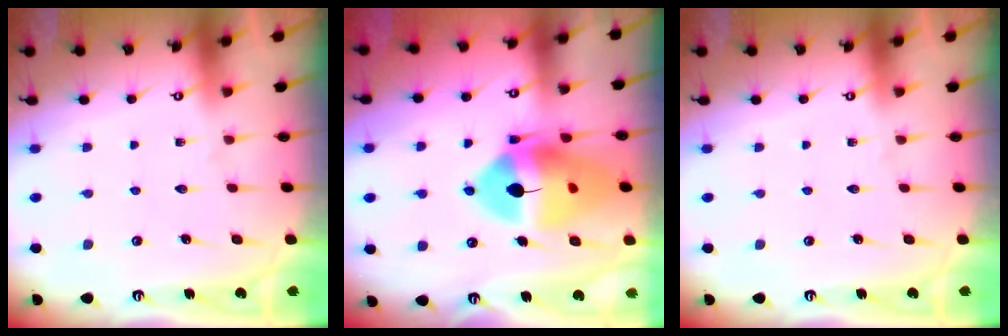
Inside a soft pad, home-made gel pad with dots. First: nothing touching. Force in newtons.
{"total": 18.1, "press": 18.0, "slide": 2.4}
{"total": 0.0}